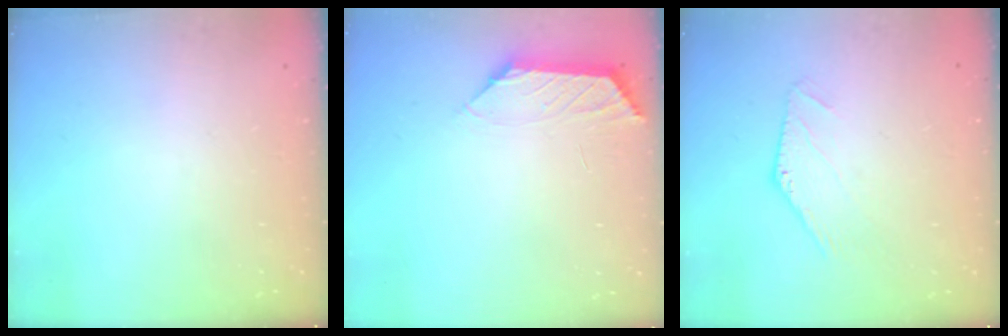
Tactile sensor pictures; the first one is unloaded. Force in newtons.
{"total": 1.7, "press": 1.6, "slide": 0.5}
{"total": 0.0}